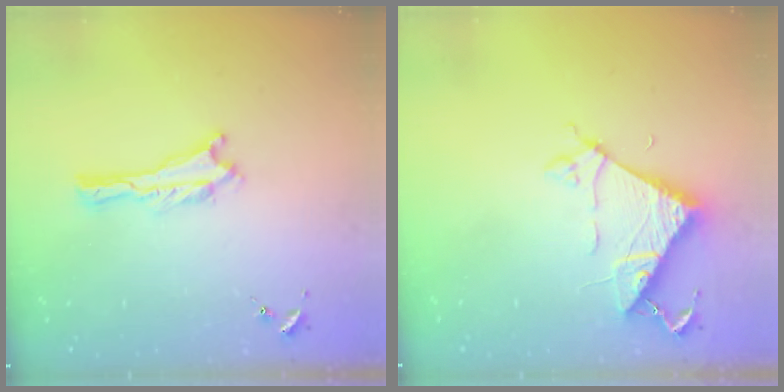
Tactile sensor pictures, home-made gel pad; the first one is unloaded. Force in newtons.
{"total": 6.9, "press": 6.9, "slide": 0.4}